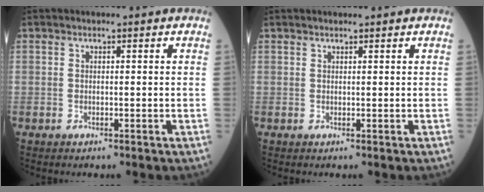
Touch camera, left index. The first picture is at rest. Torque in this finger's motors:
{"motor_torque": [-0.10, 0.01, 0.06, 0.02]}